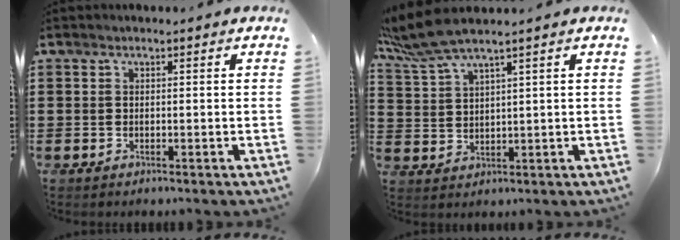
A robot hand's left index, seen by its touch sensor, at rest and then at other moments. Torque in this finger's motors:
{"motor_torque": [1.19, -0.95, 0.67, 0.21]}